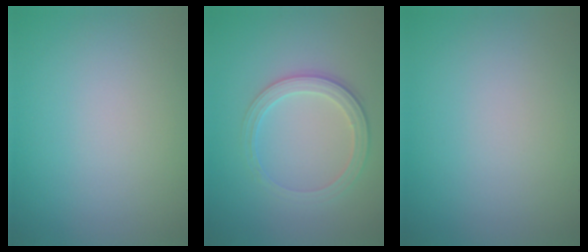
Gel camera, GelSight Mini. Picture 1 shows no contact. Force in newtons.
{"total": 2.8, "press": 2.6, "slide": 1.1}
{"total": 0.0}